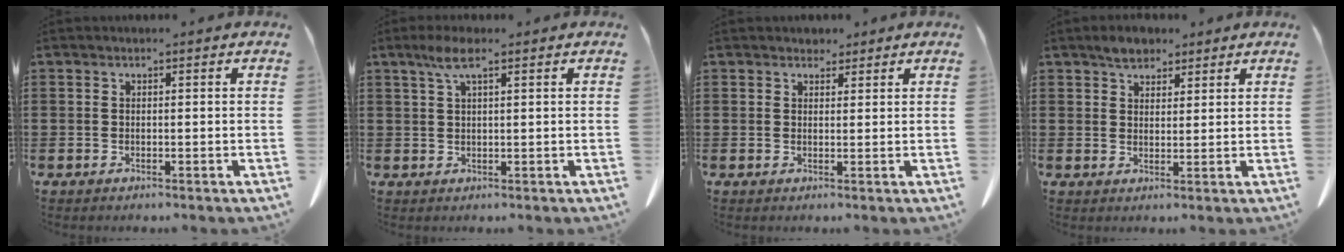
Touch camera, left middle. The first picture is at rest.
{"total": 4.0, "force": [2.1, 0.8, 3.3], "torque": [-0.070, 0.007, 0.035]}
{"total": 1.8, "force": [1.6, 0.8, 0.2], "torque": [0.001, 0.002, 0.030]}
{"total": 3.3, "force": [2.7, 1.6, 0.9], "torque": [-0.017, 0.005, 0.050]}